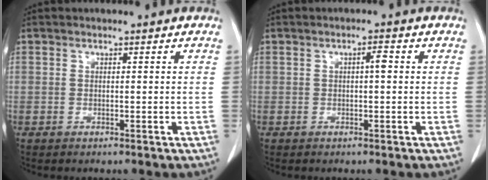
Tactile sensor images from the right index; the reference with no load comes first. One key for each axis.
{"total": 1.6, "fx": 0.2, "fy": 0.3, "fz": 1.5, "tx": -0.024, "ty": 0.005, "tz": 0.003}